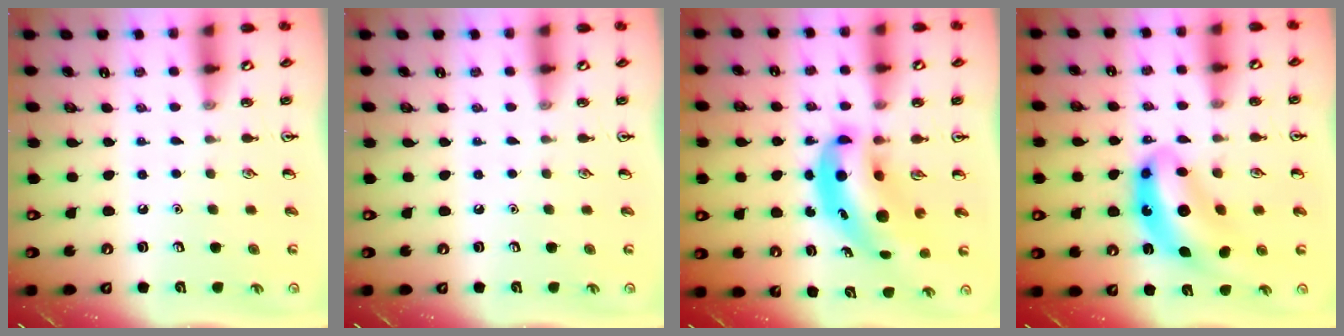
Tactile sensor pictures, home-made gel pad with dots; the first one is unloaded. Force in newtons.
{"total": 0.0}
{"total": 9.7, "press": 9.3, "slide": 2.6}
{"total": 11.5, "press": 10.8, "slide": 3.7}